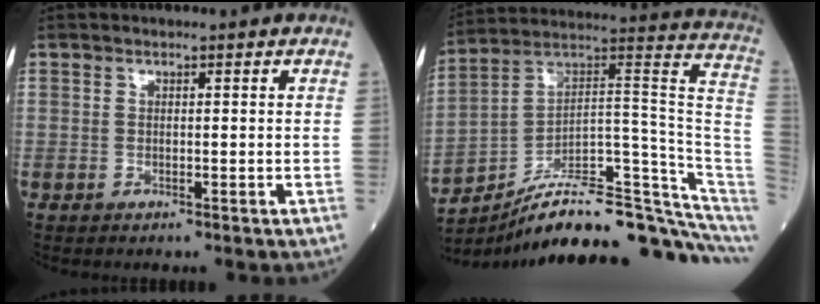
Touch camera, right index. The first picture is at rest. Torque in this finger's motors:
{"motor_torque": [-0.29, -1.85, -0.04, -0.06]}